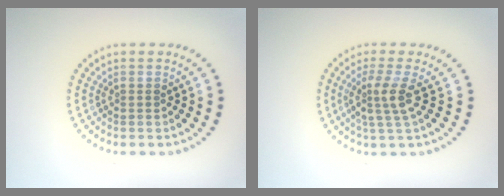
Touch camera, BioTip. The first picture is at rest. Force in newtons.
{"total": 2.7, "press": 2.0, "slide": 1.8}